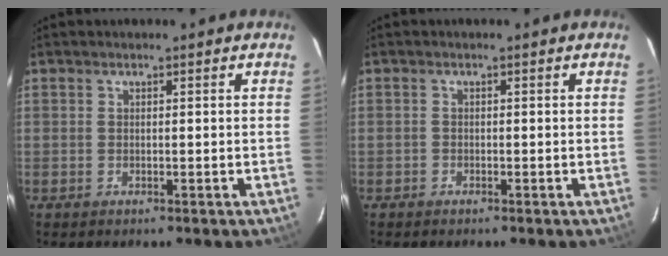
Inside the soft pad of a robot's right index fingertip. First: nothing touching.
{"total": 0.6, "force": [-0.5, 0.3, -0.1], "torque": [-0.001, 0.003, -0.011]}